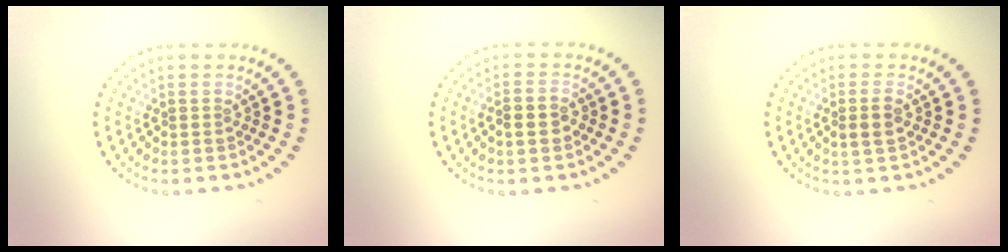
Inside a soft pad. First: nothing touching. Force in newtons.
{"total": 1.5, "press": 1.5, "slide": 0.4}
{"total": 1.7, "press": 1.6, "slide": 0.6}